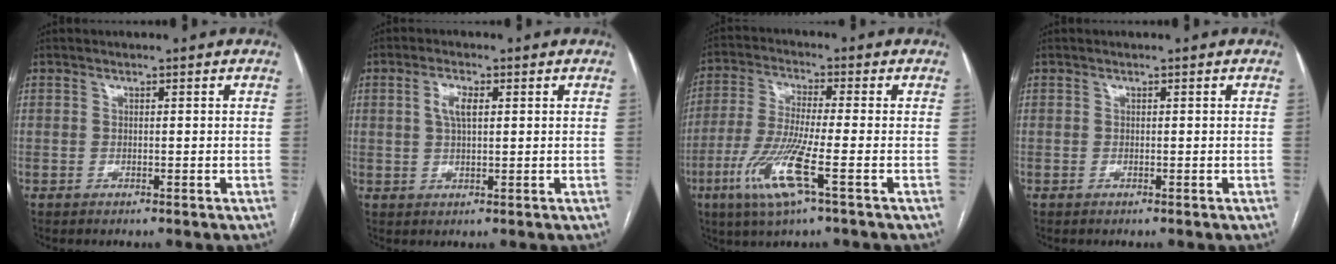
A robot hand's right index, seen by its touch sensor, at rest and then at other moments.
{"total": 3.5, "force": [1.0, 1.2, 3.1], "torque": [-0.065, 0.006, 0.020]}
{"total": 10.2, "force": [-4.2, 0.1, 9.3], "torque": [-0.196, -0.020, -0.087]}
{"total": 0.0}